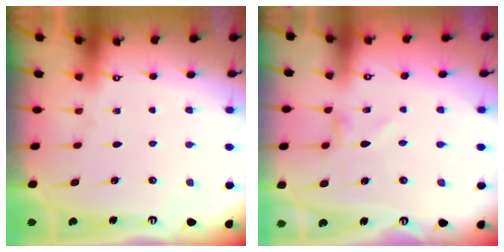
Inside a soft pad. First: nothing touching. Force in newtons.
{"total": 2.3, "press": 2.3, "slide": 0.3}